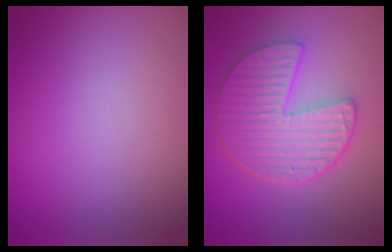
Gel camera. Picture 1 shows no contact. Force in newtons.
{"total": 6.4, "press": 4.7, "slide": 4.4}